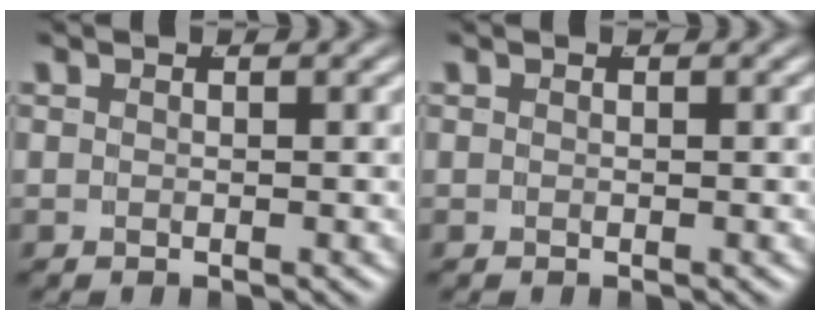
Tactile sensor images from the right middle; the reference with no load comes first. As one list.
[{"total": 0.0}]